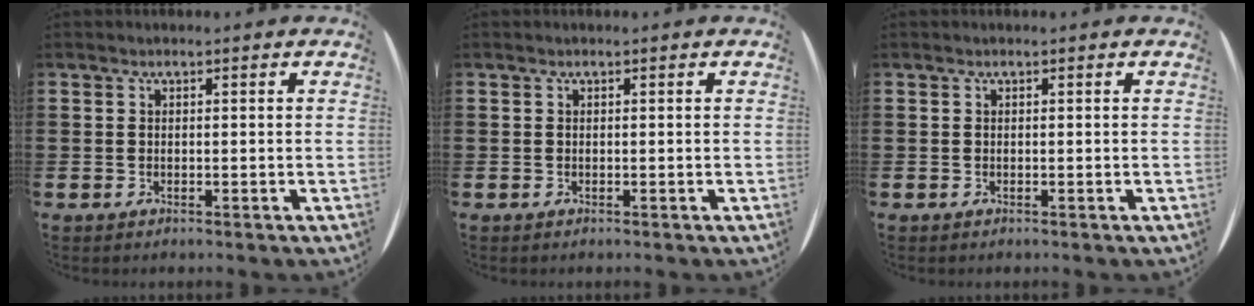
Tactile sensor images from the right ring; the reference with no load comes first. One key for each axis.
{"total": 0.0}
{"total": 0.0}